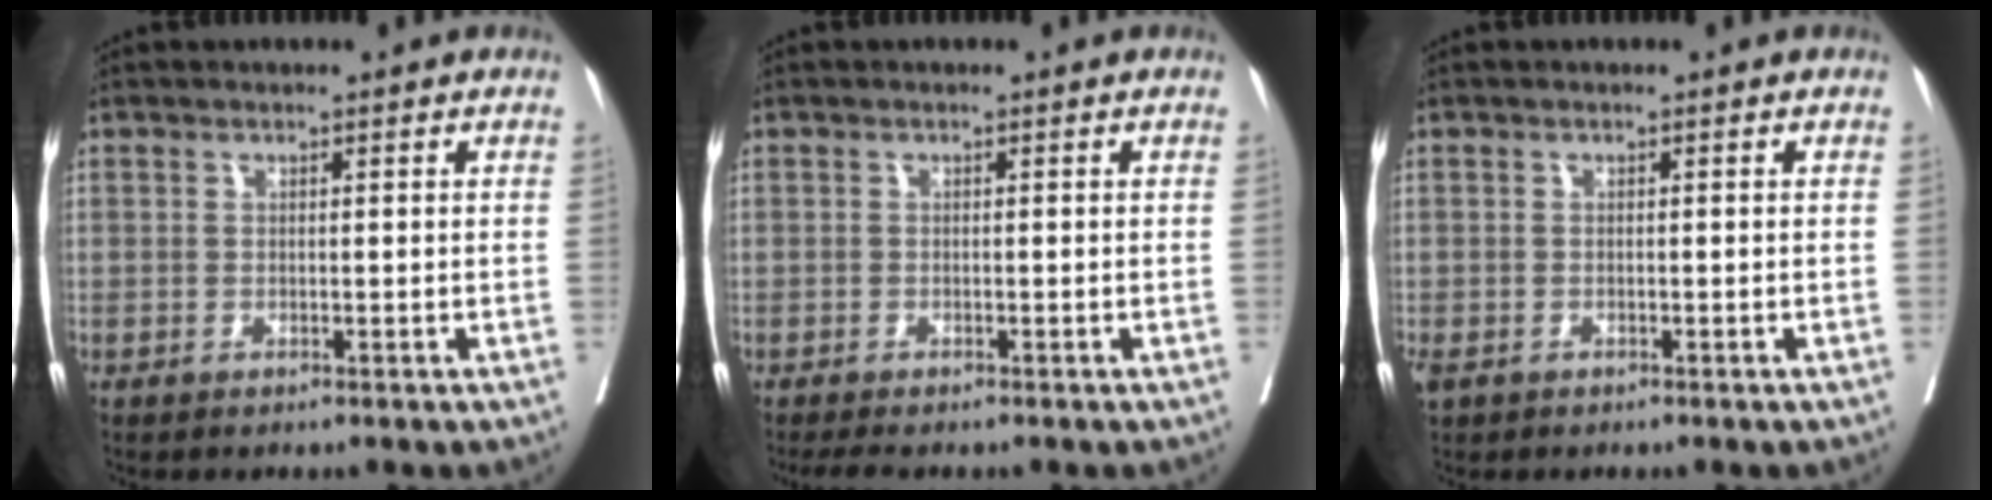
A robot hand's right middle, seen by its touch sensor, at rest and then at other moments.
{"total": 2.4, "force": [-2.0, 0.4, 1.2], "torque": [-0.018, -0.007, -0.032]}
{"total": 1.5, "force": [-0.9, 1.0, 0.7], "torque": [-0.020, -0.002, -0.013]}